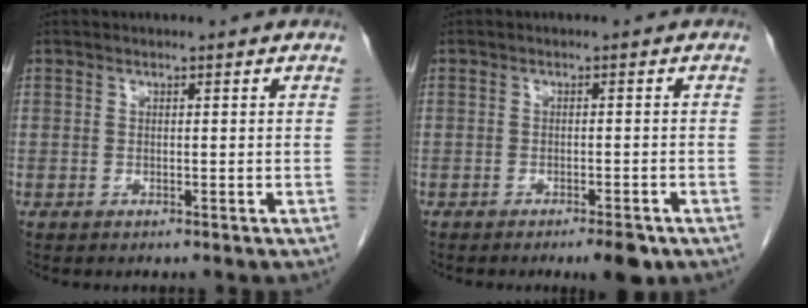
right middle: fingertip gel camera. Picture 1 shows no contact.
{"total": 3.3, "force": [-2.3, 0.6, 2.3], "torque": [-0.029, -0.003, -0.028]}